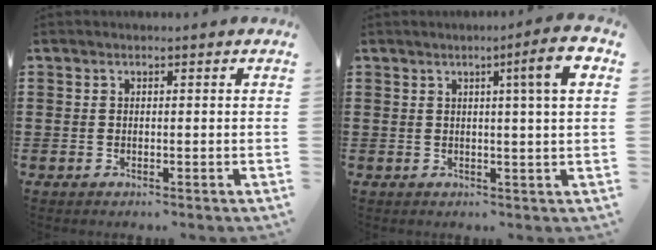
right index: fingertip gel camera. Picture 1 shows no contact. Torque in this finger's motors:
{"motor_torque": [0.20, 0.16, 0.28, 0.03]}